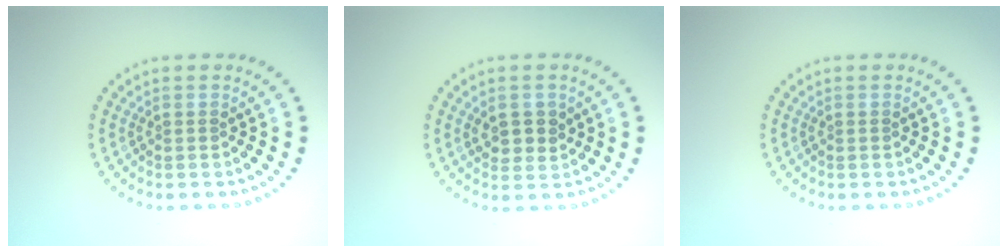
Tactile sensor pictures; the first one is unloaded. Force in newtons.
{"total": 2.3, "press": 2.2, "slide": 0.7}
{"total": 0.0}